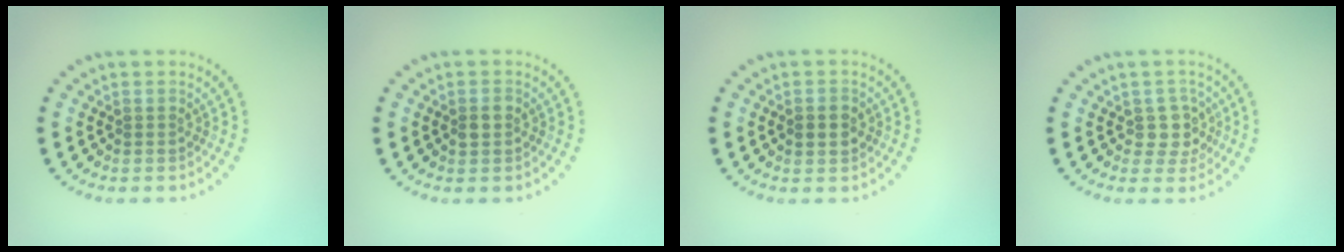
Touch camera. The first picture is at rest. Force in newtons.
{"total": 1.1, "press": 1.1, "slide": 0.1}
{"total": 2.3, "press": 2.3, "slide": 0.0}
{"total": 2.4, "press": 2.0, "slide": 1.4}